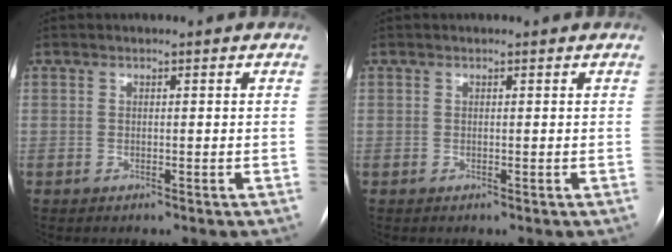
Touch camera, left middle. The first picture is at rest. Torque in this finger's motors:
{"motor_torque": [-0.01, -0.01, -0.05, -0.01]}